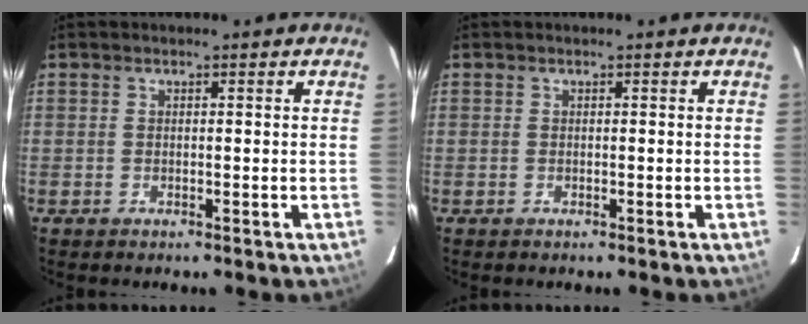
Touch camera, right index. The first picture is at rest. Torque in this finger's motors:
{"motor_torque": [-0.01, 0.00, 0.01, 0.01]}